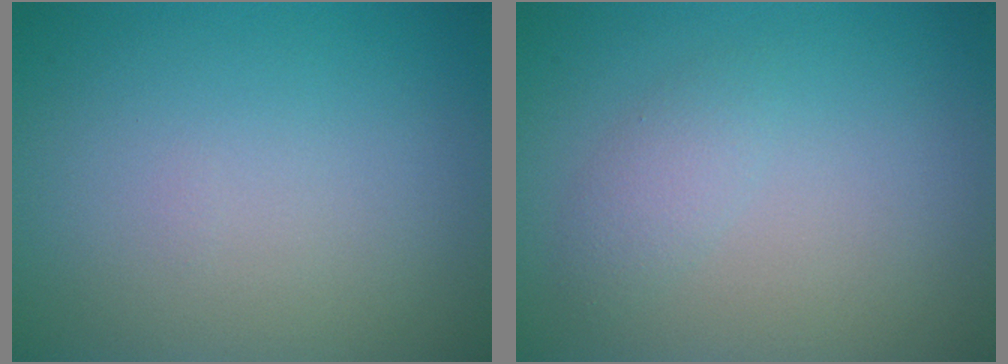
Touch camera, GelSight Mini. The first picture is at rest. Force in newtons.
{"total": 1.5, "press": 1.5, "slide": 0.1}